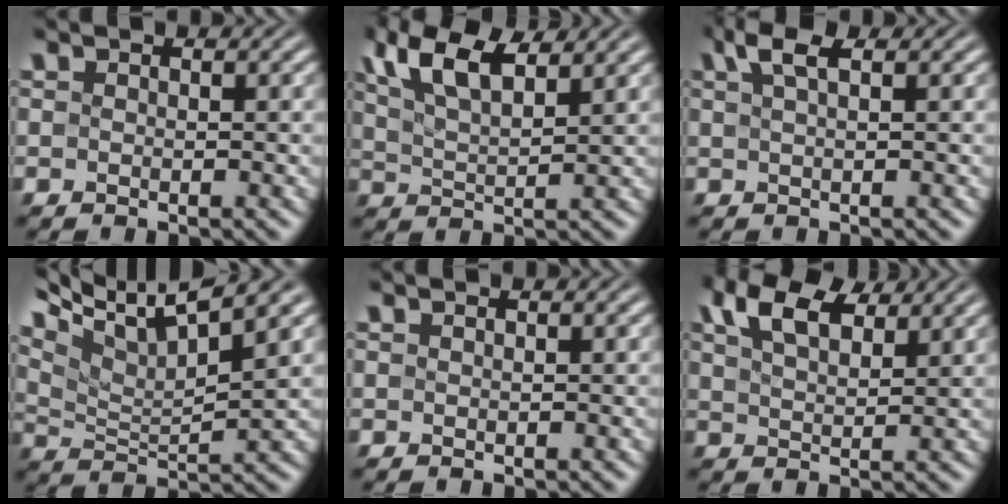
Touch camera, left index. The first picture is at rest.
{"total": 6.6, "force": [4.3, 2.3, 4.5], "torque": [-0.095, 0.015, 0.077]}
{"total": 2.7, "force": [1.5, 0.8, 2.1], "torque": [-0.032, 0.009, 0.026]}
{"total": 8.0, "force": [4.9, 1.7, 6.1], "torque": [-0.116, 0.013, 0.091]}
{"total": 0.0}
{"total": 6.0, "force": [4.0, 2.6, 3.7], "torque": [-0.071, 0.017, 0.074]}